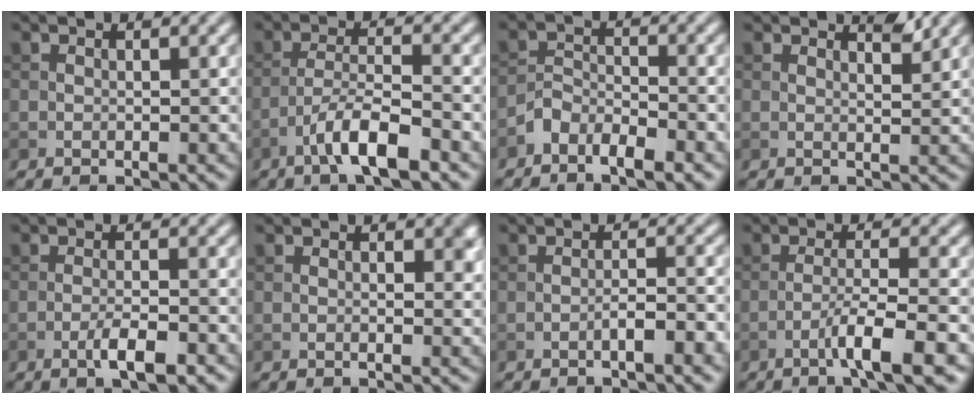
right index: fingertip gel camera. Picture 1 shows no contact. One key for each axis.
{"total": 5.4, "fx": -3.3, "fy": 1.2, "fz": 4.1, "tx": -0.073, "ty": 0.006, "tz": -0.064}
{"total": 3.2, "fx": -2.3, "fy": 1.4, "fz": 1.7, "tx": -0.029, "ty": 0.006, "tz": -0.051}
{"total": 1.5, "fx": 1.3, "fy": 0.1, "fz": 0.7, "tx": -0.009, "ty": -0.003, "tz": 0.021}
{"total": 3.3, "fx": -1.7, "fy": 0.7, "fz": 2.7, "tx": -0.050, "ty": 0.002, "tz": -0.032}
{"total": 1.6, "fx": 0.3, "fy": 0.7, "fz": 1.4, "tx": -0.014, "ty": -0.003, "tz": 0.004}
{"total": 2.8, "fx": -1.2, "fy": 0.6, "fz": 2.5, "tx": -0.038, "ty": 0.008, "tz": -0.023}
{"total": 4.8, "fx": -2.4, "fy": 0.5, "fz": 4.1, "tx": -0.065, "ty": 0.007, "tz": -0.048}